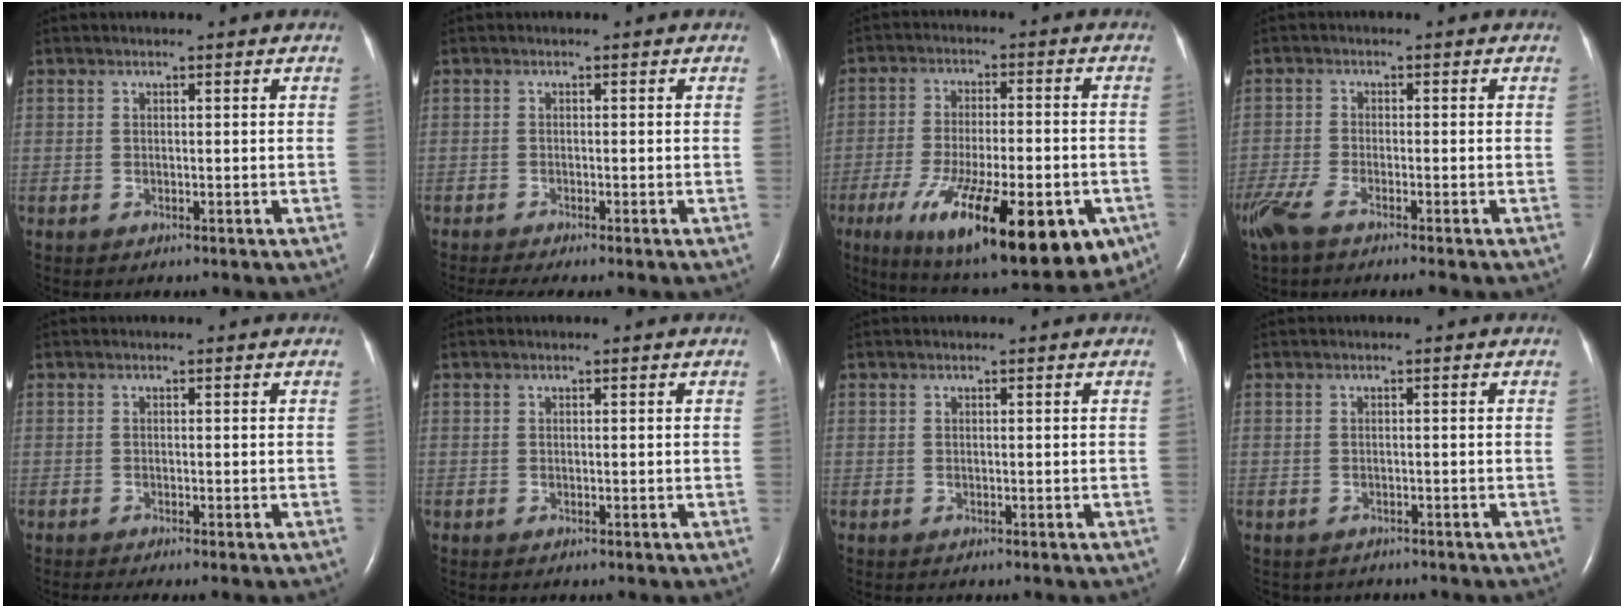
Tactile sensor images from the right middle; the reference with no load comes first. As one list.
[{"total": 4.2, "force": [-3.4, -0.1, 2.4], "torque": [-0.035, -0.010, -0.055]}, {"total": 23.4, "force": [-11.0, 6.5, 19.6], "torque": [-0.275, -0.040, -0.160]}, {"total": 6.2, "force": [-4.7, 0.7, 4.0], "torque": [-0.084, -0.016, -0.090]}, {"total": 2.0, "force": [-1.6, -0.2, 1.3], "torque": [-0.015, -0.003, -0.021]}, {"total": 0.0}, {"total": 0.0}, {"total": 2.3, "force": [-2.0, 1.1, 0.4], "torque": [-0.013, -0.001, -0.021]}]